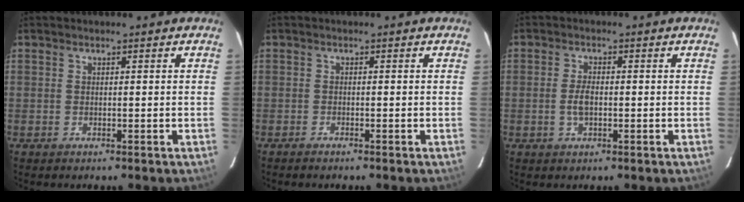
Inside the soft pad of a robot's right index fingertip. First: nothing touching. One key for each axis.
{"total": 1.1, "fx": -1.0, "fy": 0.1, "fz": 0.5, "tx": -0.012, "ty": -0.002, "tz": -0.013}
{"total": 2.7, "fx": -0.5, "fy": 1.1, "fz": 2.4, "tx": -0.055, "ty": 0.001, "tz": -0.009}